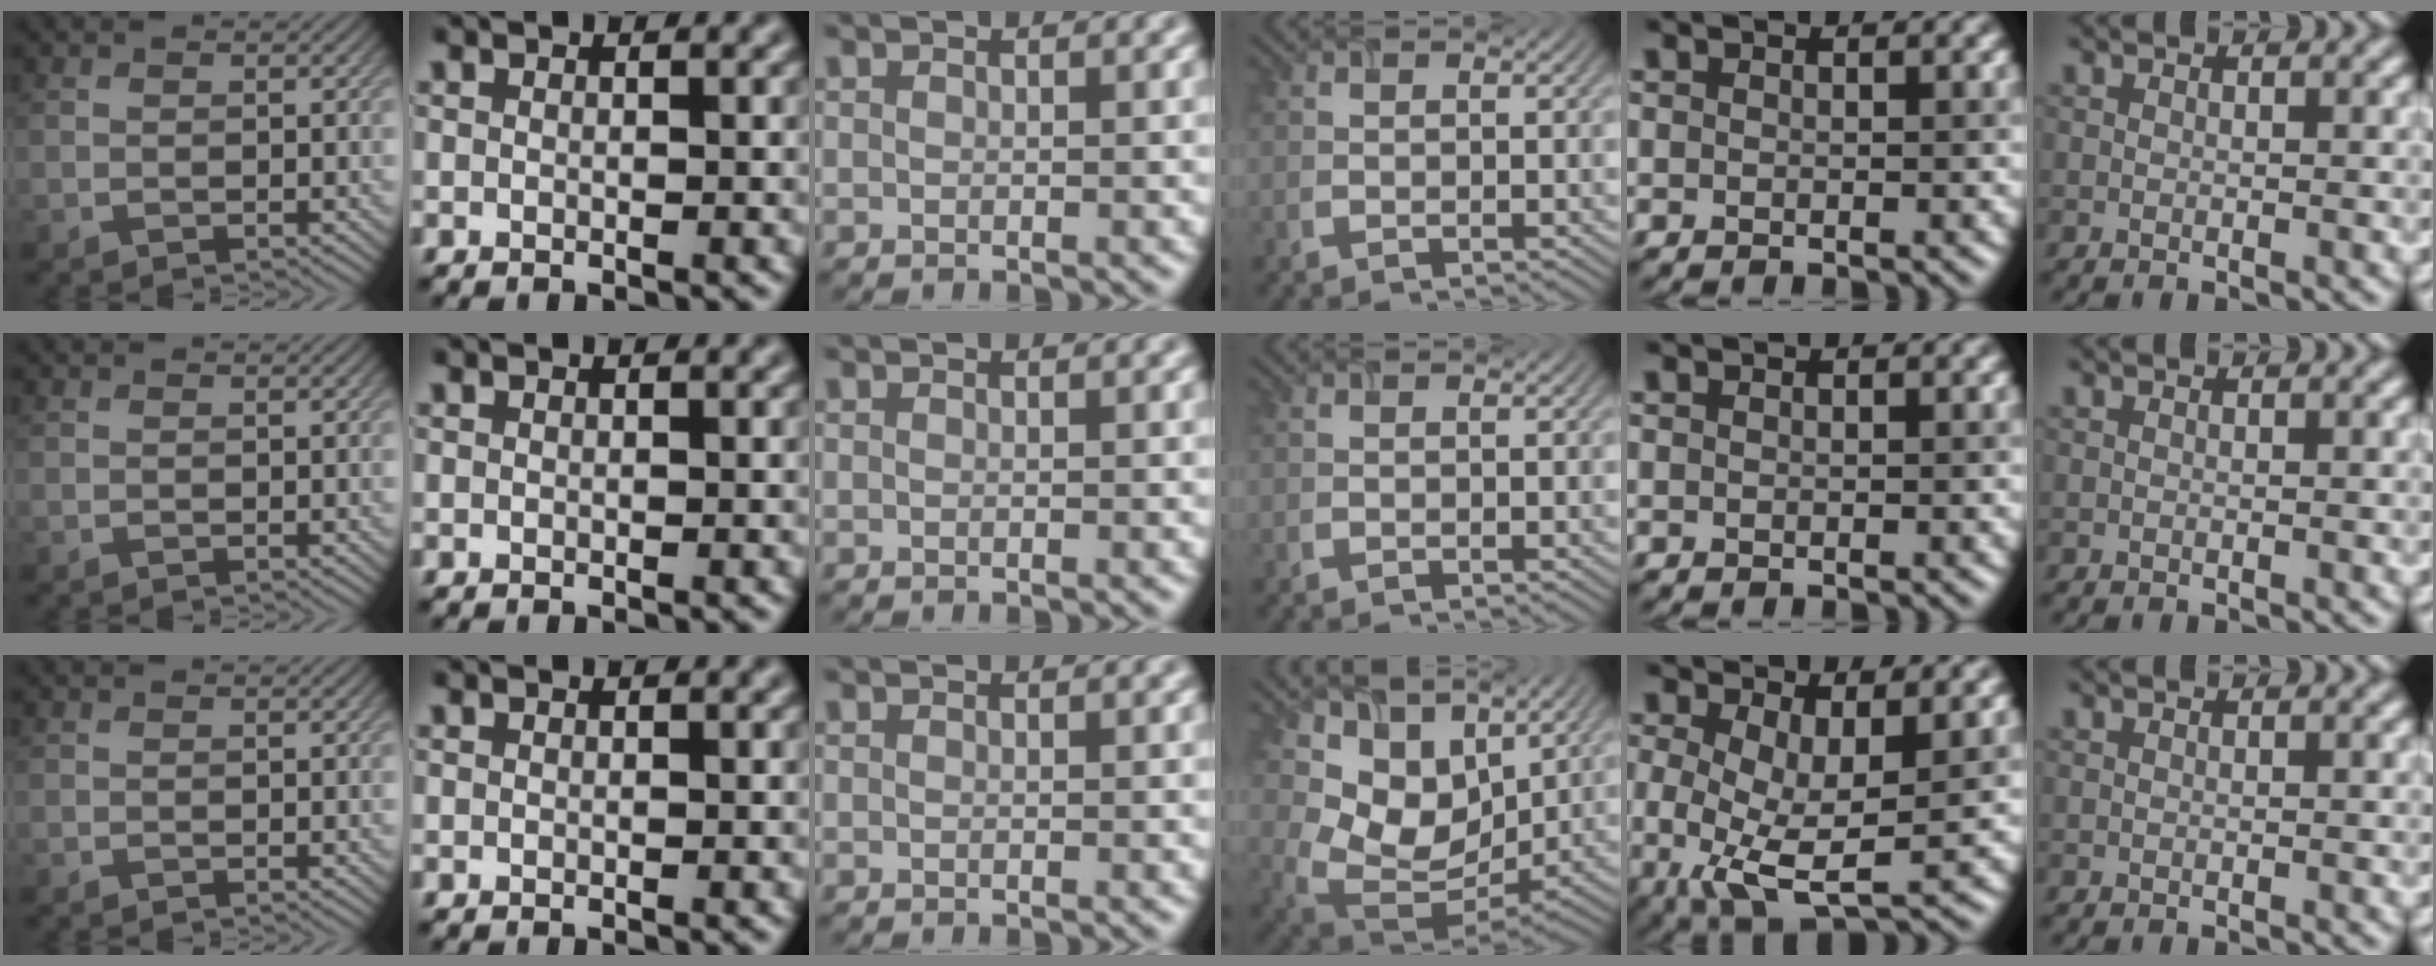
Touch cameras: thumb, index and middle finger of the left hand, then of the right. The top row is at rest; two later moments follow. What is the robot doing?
{"motion": "insert", "object": "airpods case & airpods"}